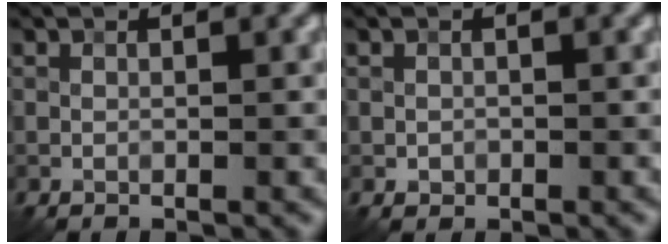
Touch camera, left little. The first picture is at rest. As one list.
[{"total": 0.7, "force": [-0.2, 0.6, 0.1], "torque": [0.003, -0.003, -0.004]}]